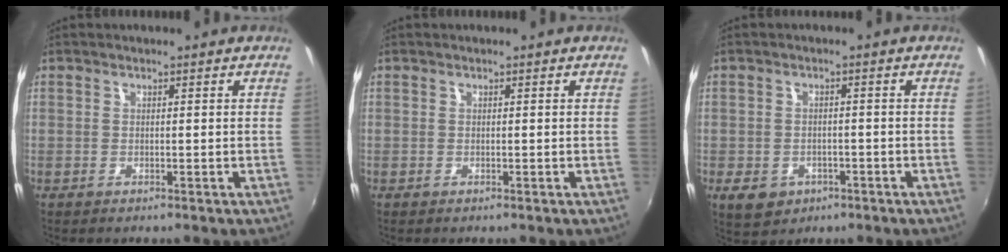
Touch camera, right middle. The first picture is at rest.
{"total": 0.0}
{"total": 6.3, "force": [-2.9, 4.7, 3.1], "torque": [-0.073, -0.008, -0.038]}